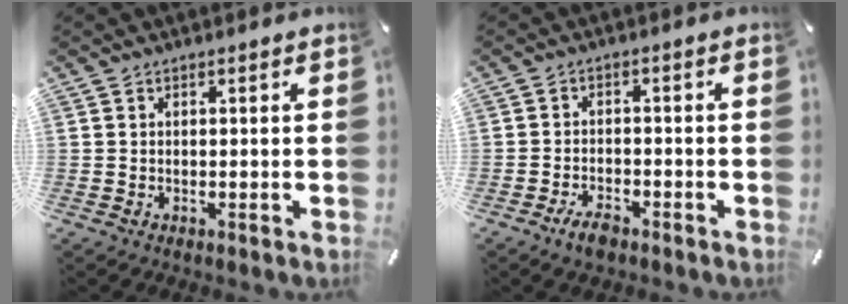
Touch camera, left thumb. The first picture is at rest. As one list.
[{"total": 4.0, "force": [-2.9, 1.8, 2.0], "torque": [-0.045, 0.013, -0.058]}]